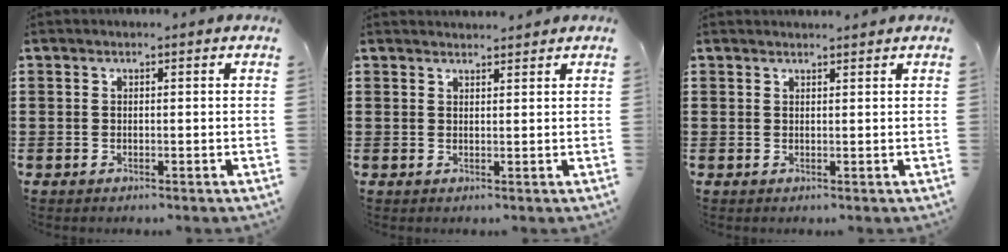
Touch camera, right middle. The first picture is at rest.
{"total": 1.6, "force": [1.6, 0.1, 0.1], "torque": [0.003, -0.001, 0.029]}
{"total": 1.1, "force": [1.1, -0.1, 0.1], "torque": [-0.004, -0.002, 0.021]}